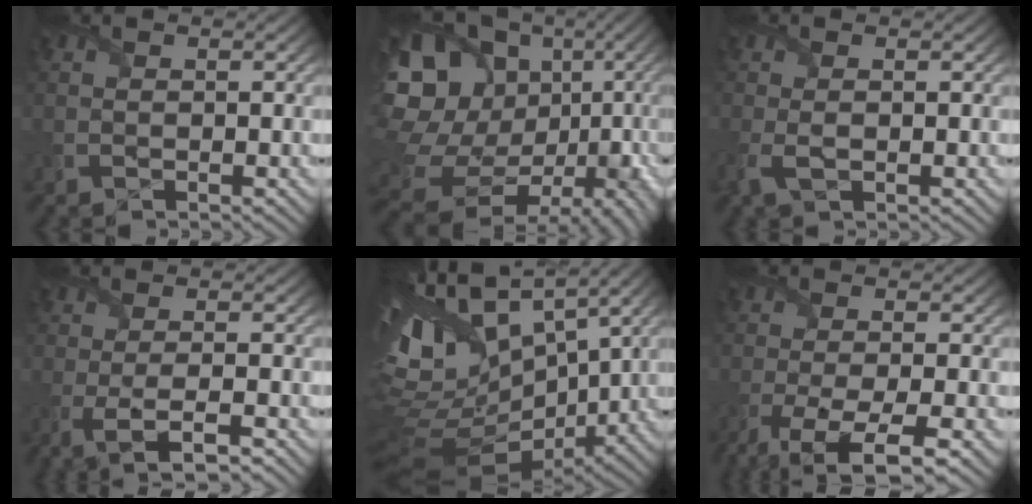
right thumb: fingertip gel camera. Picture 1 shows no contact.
{"total": 21.6, "force": [1.6, 18.8, 10.6], "torque": [-0.242, 0.008, 0.029]}
{"total": 2.9, "force": [-0.5, 1.6, 2.4], "torque": [-0.064, -0.006, -0.014]}
{"total": 3.8, "force": [-1.8, 0.4, 3.3], "torque": [-0.062, 0.003, -0.038]}
{"total": 16.3, "force": [2.1, 9.0, 13.4], "torque": [-0.272, -0.017, 0.072]}
{"total": 7.9, "force": [-4.9, 1.9, 5.9], "torque": [-0.120, -0.014, -0.086]}